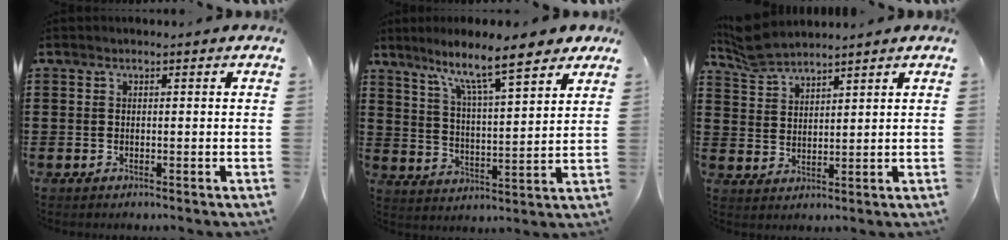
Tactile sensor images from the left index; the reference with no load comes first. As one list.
[{"total": 9.9, "force": [7.9, 1.5, 5.8], "torque": [-0.125, -0.038, 0.128]}, {"total": 4.7, "force": [4.6, 0.6, 1.0], "torque": [-0.035, -0.012, 0.086]}]